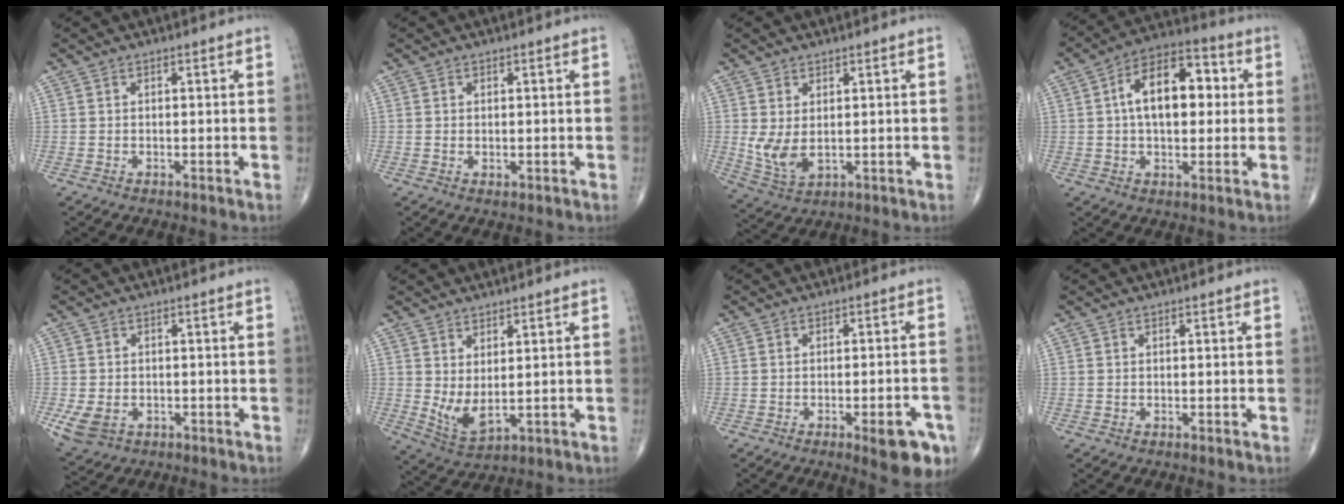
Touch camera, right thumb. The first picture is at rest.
{"total": 0.9, "force": [0.0, 0.6, 0.7], "torque": [-0.013, -0.004, 0.003]}
{"total": 6.0, "force": [0.8, 3.3, 4.9], "torque": [-0.098, -0.010, 0.030]}
{"total": 14.5, "force": [2.0, 8.3, 11.8], "torque": [-0.165, 0.026, 0.023]}
{"total": 5.7, "force": [-1.7, 4.3, 3.3], "torque": [-0.065, 0.001, -0.018]}
{"total": 5.9, "force": [1.0, 2.5, 5.2], "torque": [-0.103, -0.021, 0.033]}
{"total": 8.1, "force": [-3.9, 2.5, 6.7], "torque": [-0.068, 0.011, -0.043]}
{"total": 0.0}